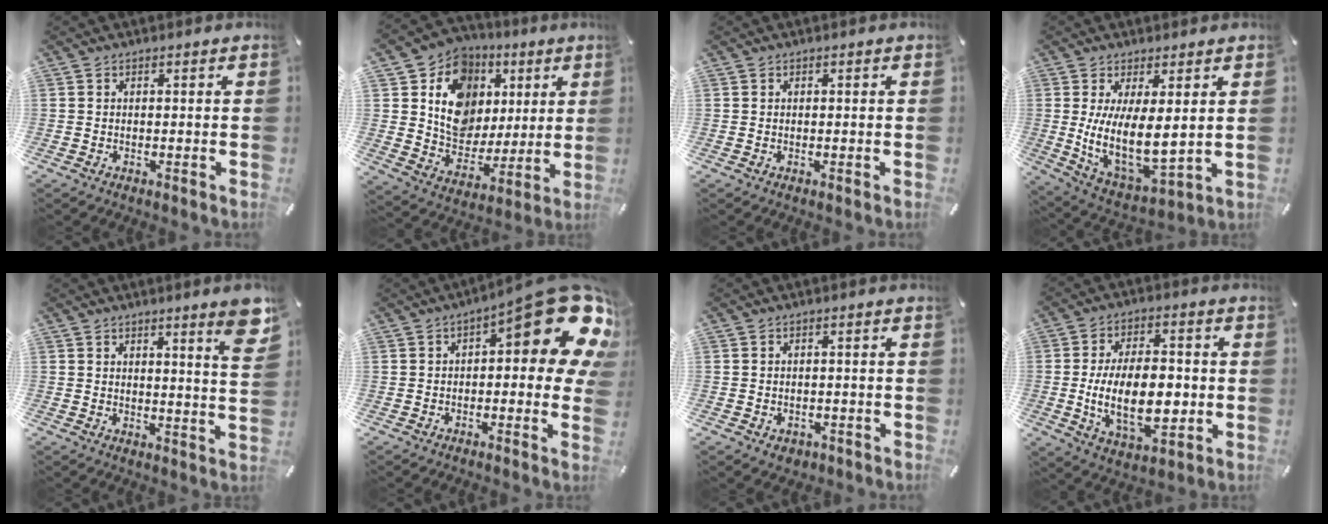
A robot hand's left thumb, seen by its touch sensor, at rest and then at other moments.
{"total": 15.1, "force": [3.7, 13.2, 6.2], "torque": [-0.100, -0.016, 0.077]}
{"total": 0.0}
{"total": 11.8, "force": [3.5, 5.1, 10.0], "torque": [-0.196, -0.041, 0.073]}
{"total": 7.3, "force": [4.5, 1.1, 5.7], "torque": [-0.078, -0.031, 0.070]}
{"total": 19.7, "force": [7.7, 6.6, 16.9], "torque": [-0.206, -0.069, 0.123]}
{"total": 2.2, "force": [-0.9, 1.8, 0.7], "torque": [-0.011, 0.005, -0.018]}
{"total": 17.4, "force": [-1.7, 9.8, 14.2], "torque": [-0.254, -0.008, -0.030]}